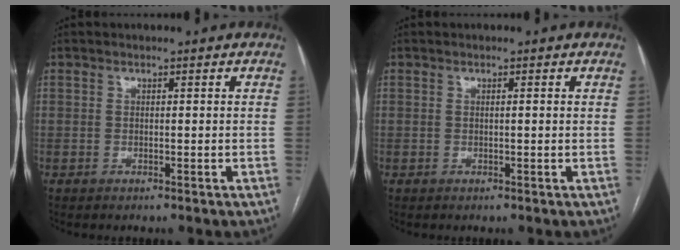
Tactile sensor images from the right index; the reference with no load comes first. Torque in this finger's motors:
{"motor_torque": [-0.07, 0.08, 0.04, 0.00]}